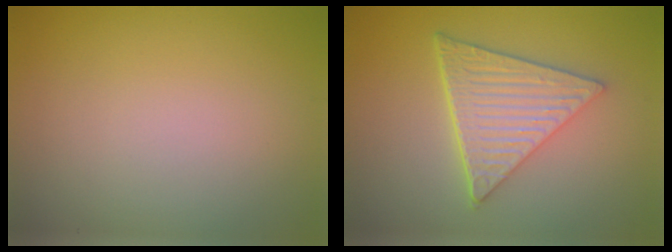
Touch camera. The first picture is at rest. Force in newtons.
{"total": 6.1, "press": 4.5, "slide": 4.1}